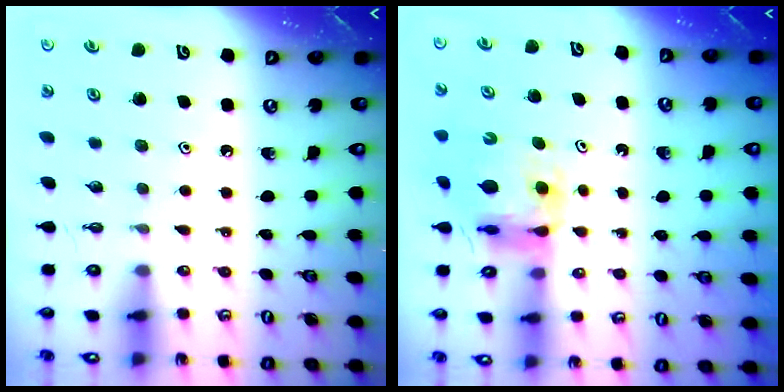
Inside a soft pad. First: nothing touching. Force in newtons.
{"total": 9.5, "press": 9.5, "slide": 0.9}